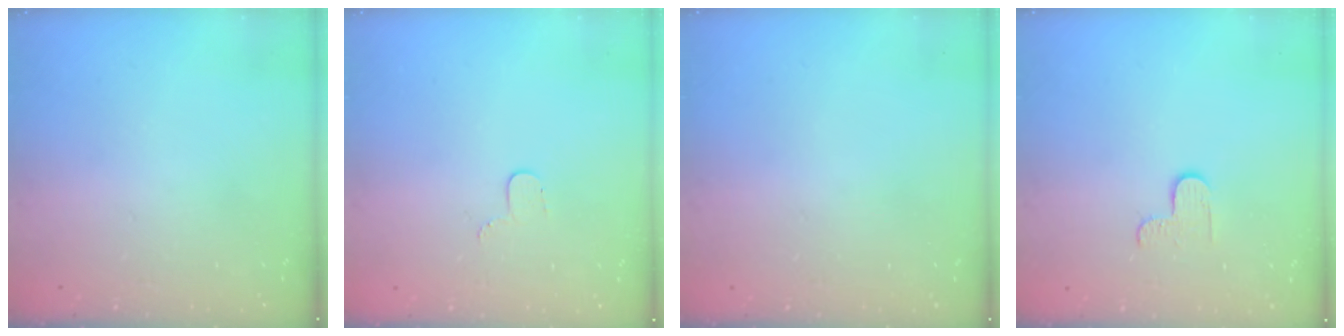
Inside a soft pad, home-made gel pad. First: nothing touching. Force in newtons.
{"total": 3.5, "press": 3.5, "slide": 0.4}
{"total": 0.8, "press": 0.8, "slide": 0.1}
{"total": 2.9, "press": 2.9, "slide": 0.3}